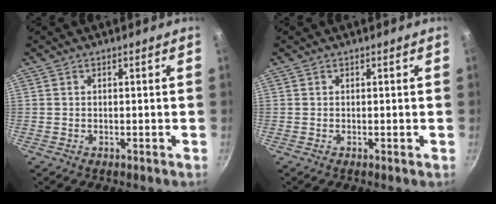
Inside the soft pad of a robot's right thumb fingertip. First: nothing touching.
{"total": 0.0}